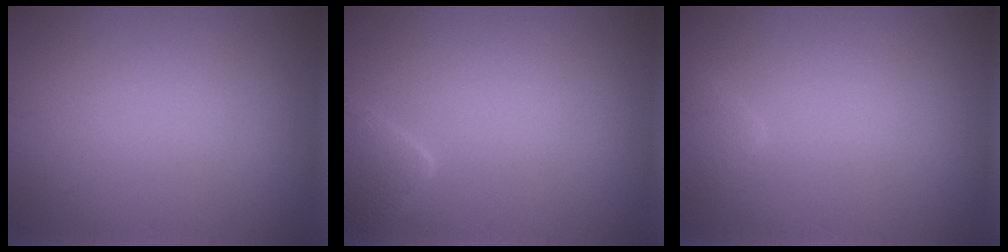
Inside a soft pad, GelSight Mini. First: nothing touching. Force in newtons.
{"total": 2.4, "press": 2.4, "slide": 0.3}
{"total": 1.4, "press": 1.4, "slide": 0.2}